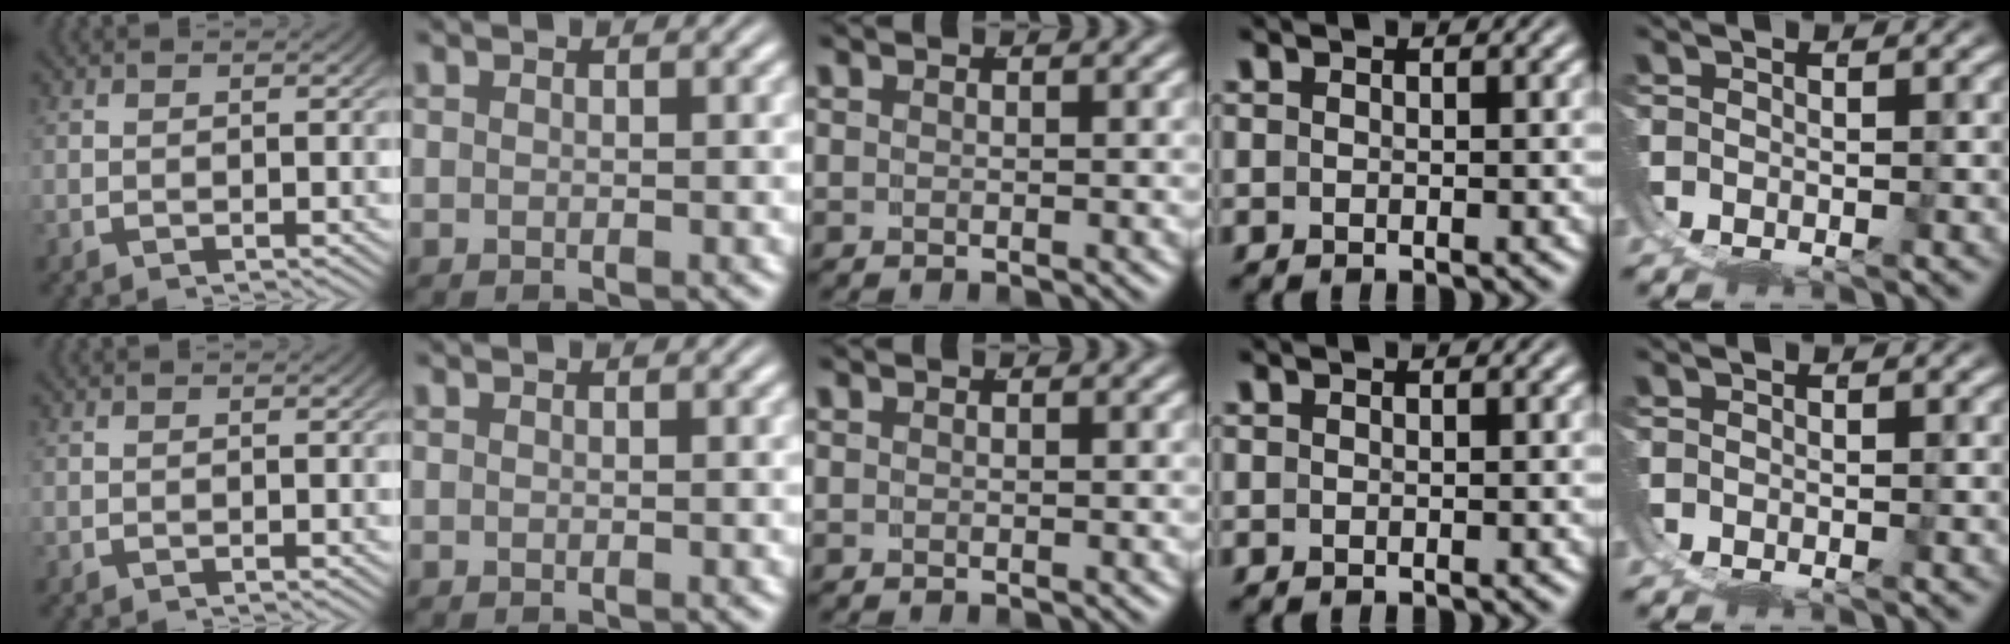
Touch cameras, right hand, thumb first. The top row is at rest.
{}